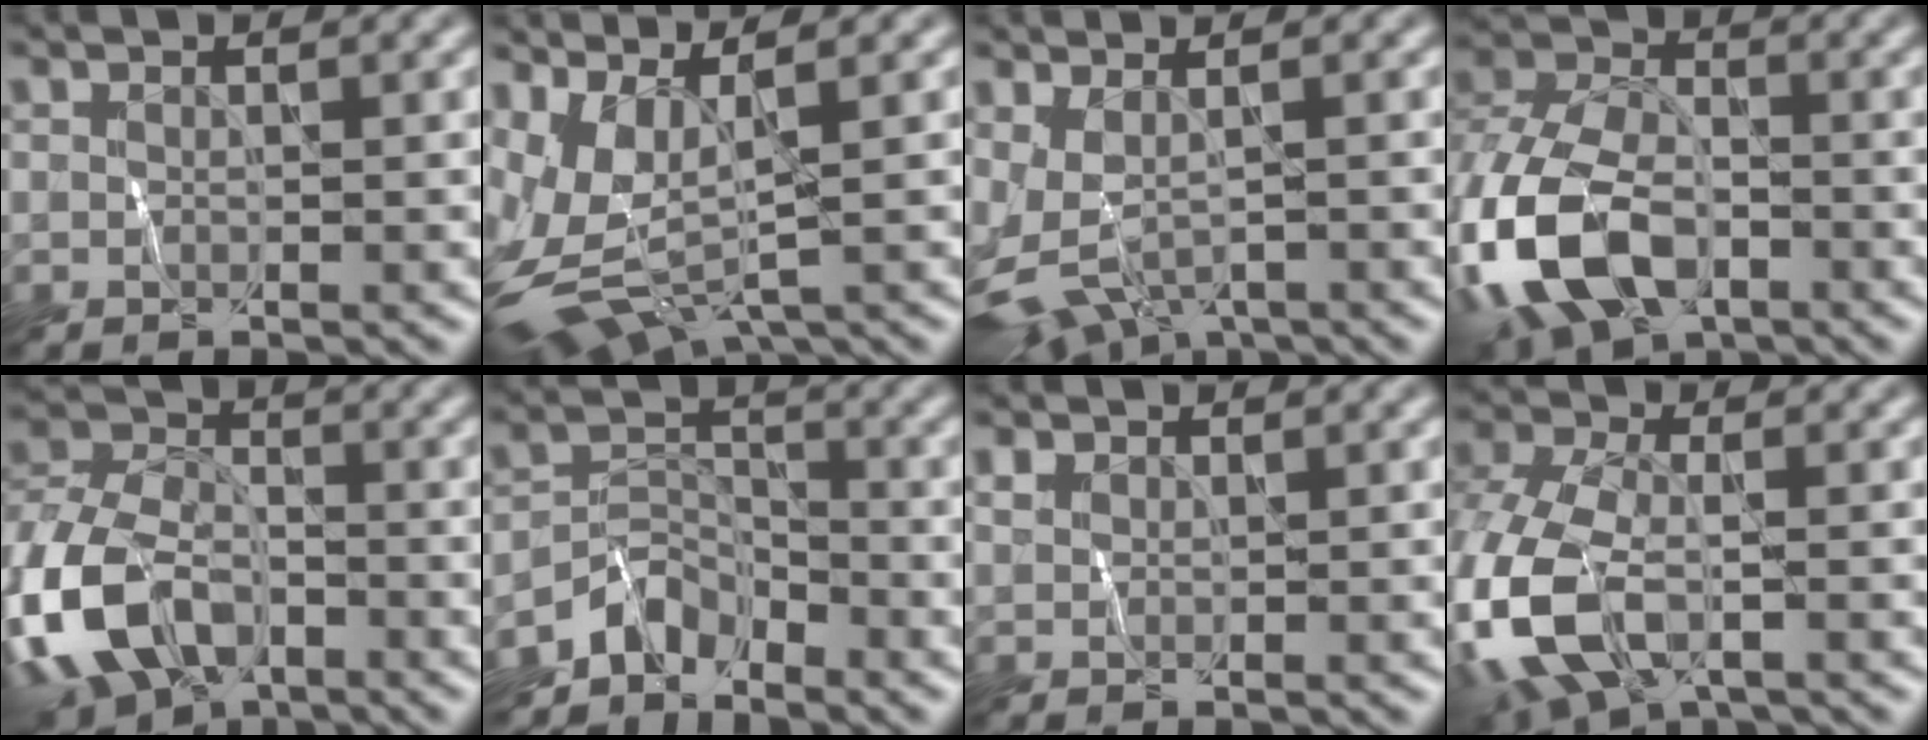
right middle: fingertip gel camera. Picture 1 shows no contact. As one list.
[{"total": 7.0, "force": [-0.2, 3.2, 6.3], "torque": [-0.145, -0.008, 0.002]}, {"total": 4.0, "force": [-1.1, 1.9, 3.3], "torque": [-0.073, -0.024, -0.011]}, {"total": 12.9, "force": [-5.2, 7.9, 8.7], "torque": [-0.213, -0.021, -0.106]}, {"total": 10.9, "force": [-5.1, 6.7, 7.0], "torque": [-0.146, -0.003, -0.114]}, {"total": 3.5, "force": [-2.9, 1.8, 0.9], "torque": [-0.011, 0.008, -0.065]}, {"total": 0.8, "force": [0.5, 0.6, 0.3], "torque": [-0.003, 0.002, 0.006]}, {"total": 9.3, "force": [-3.5, 5.1, 6.9], "torque": [-0.174, -0.017, -0.071]}]